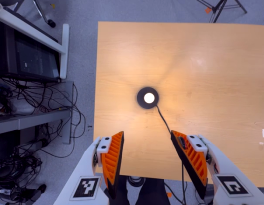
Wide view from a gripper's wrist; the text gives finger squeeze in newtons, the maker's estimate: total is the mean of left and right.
{"total": 0.0}